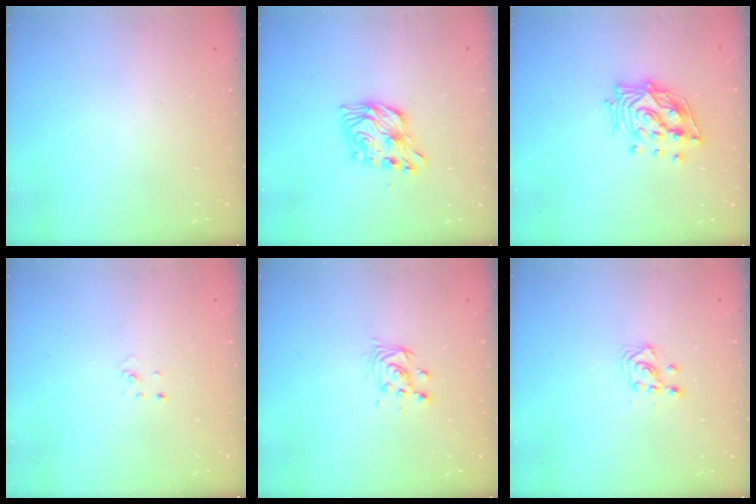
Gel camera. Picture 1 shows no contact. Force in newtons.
{"total": 11.6, "press": 11.6, "slide": 0.3}
{"total": 14.5, "press": 14.4, "slide": 1.6}
{"total": 2.1, "press": 2.1, "slide": 0.1}
{"total": 4.1, "press": 4.1, "slide": 0.3}
{"total": 3.0, "press": 2.9, "slide": 0.8}